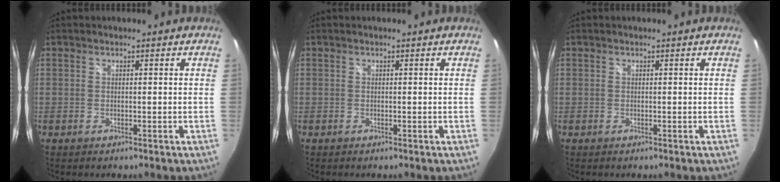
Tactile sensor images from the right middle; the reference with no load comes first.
{"total": 0.0}
{"total": 0.0}